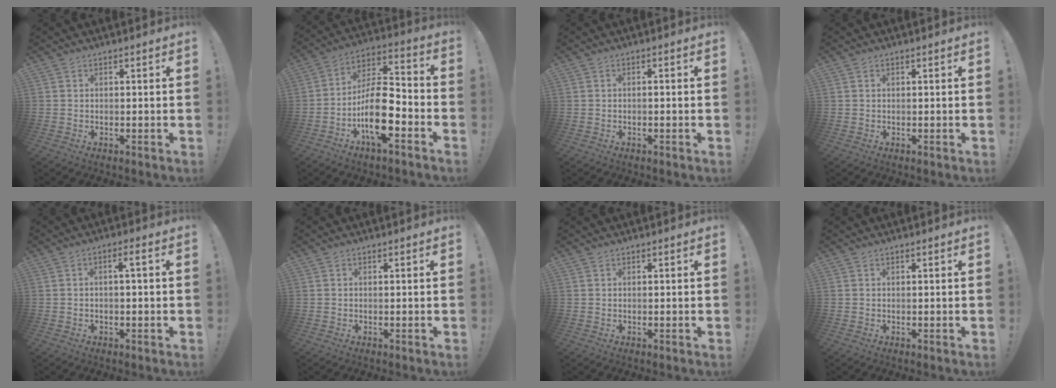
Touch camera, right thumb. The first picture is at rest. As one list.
[{"total": 16.2, "force": [-6.1, 6.8, 13.4], "torque": [-0.238, 0.035, -0.097]}, {"total": 1.2, "force": [-0.8, -0.1, 0.8], "torque": [-0.015, 0.002, -0.015]}, {"total": 0.0}, {"total": 2.8, "force": [-0.5, 0.4, 2.7], "torque": [-0.043, 0.006, -0.014]}, {"total": 0.0}, {"total": 0.6, "force": [0.5, -0.1, -0.3], "torque": [0.005, 0.000, 0.010]}, {"total": 0.0}]